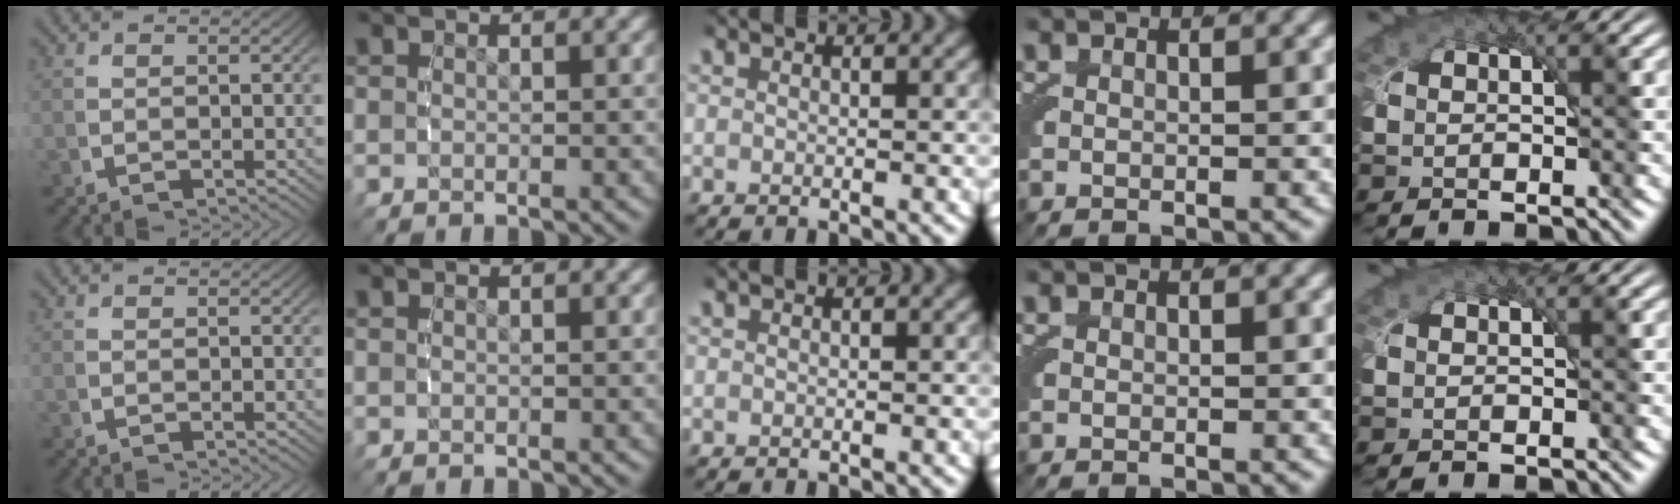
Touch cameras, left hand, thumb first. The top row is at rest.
{}